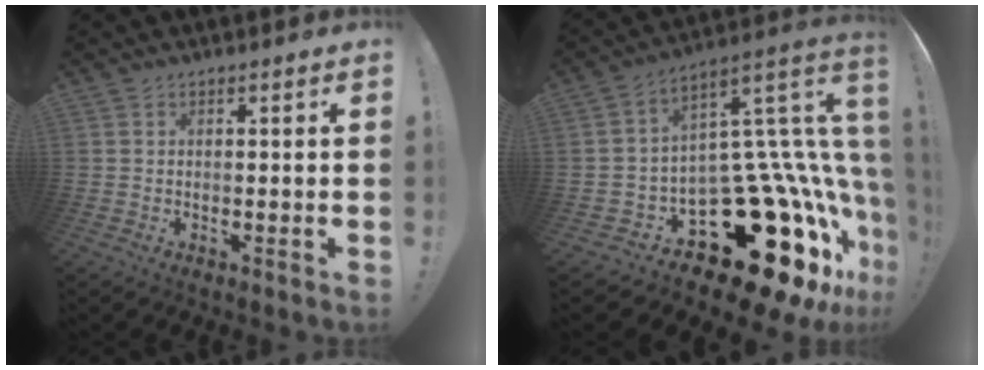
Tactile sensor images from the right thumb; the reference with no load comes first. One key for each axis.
{"total": 29.7, "fx": -12.6, "fy": 14.1, "fz": 23.0, "tx": -0.243, "ty": 0.000, "tz": -0.144}